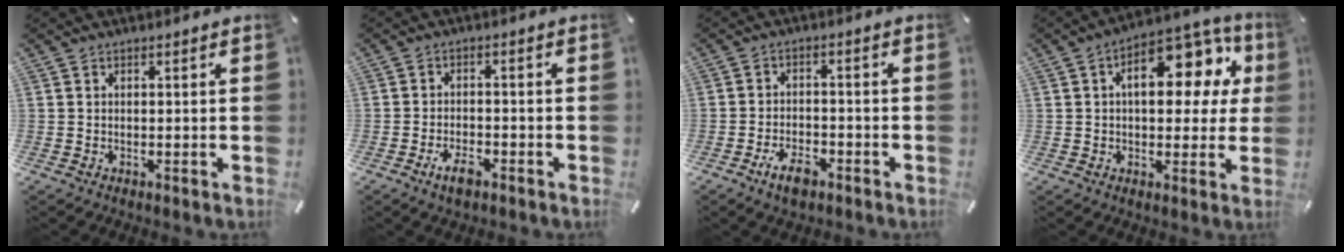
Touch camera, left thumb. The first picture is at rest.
{"total": 4.7, "force": [-2.9, 2.1, 3.1], "torque": [-0.068, 0.010, -0.056]}
{"total": 5.8, "force": [-3.7, 2.7, 3.5], "torque": [-0.072, 0.016, -0.069]}
{"total": 16.2, "force": [5.0, 8.9, 12.5], "torque": [-0.164, -0.028, 0.084]}